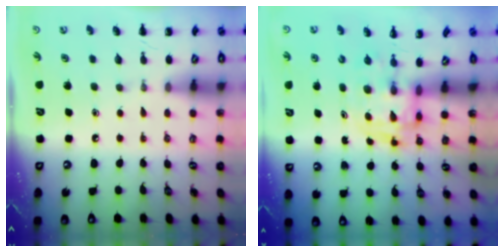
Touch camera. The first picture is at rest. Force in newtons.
{"total": 3.5, "press": 3.5, "slide": 0.6}